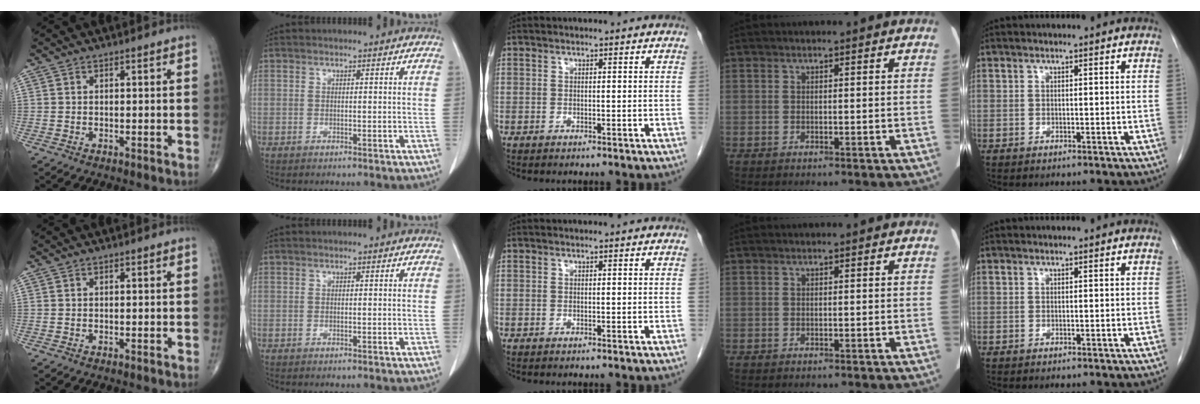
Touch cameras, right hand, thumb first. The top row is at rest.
{}